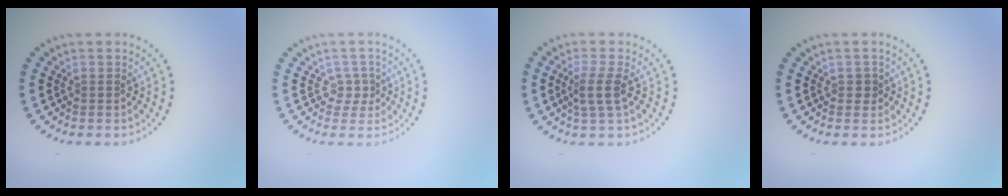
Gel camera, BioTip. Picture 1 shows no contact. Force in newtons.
{"total": 1.4, "press": 0.9, "slide": 1.1}
{"total": 2.3, "press": 1.8, "slide": 1.3}
{"total": 0.8, "press": 0.8, "slide": 0.3}